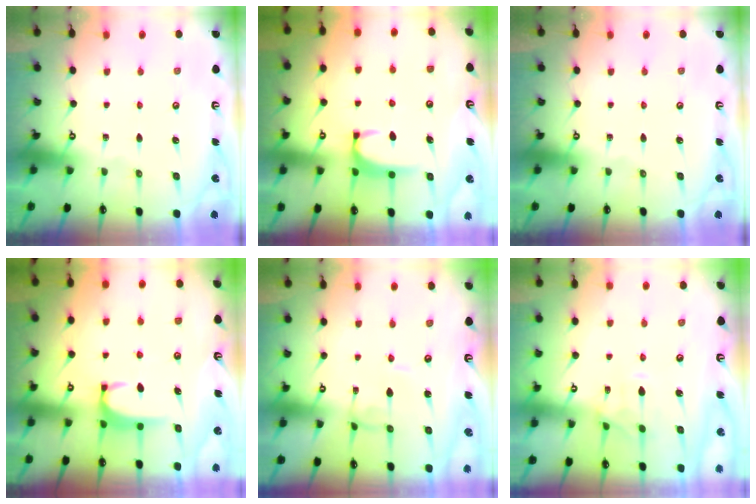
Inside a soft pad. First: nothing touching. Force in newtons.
{"total": 1.4, "press": 1.4, "slide": 0.3}
{"total": 0.0}
{"total": 1.8, "press": 1.7, "slide": 0.5}
{"total": 1.5, "press": 1.4, "slide": 0.2}
{"total": 1.6, "press": 1.3, "slide": 1.0}